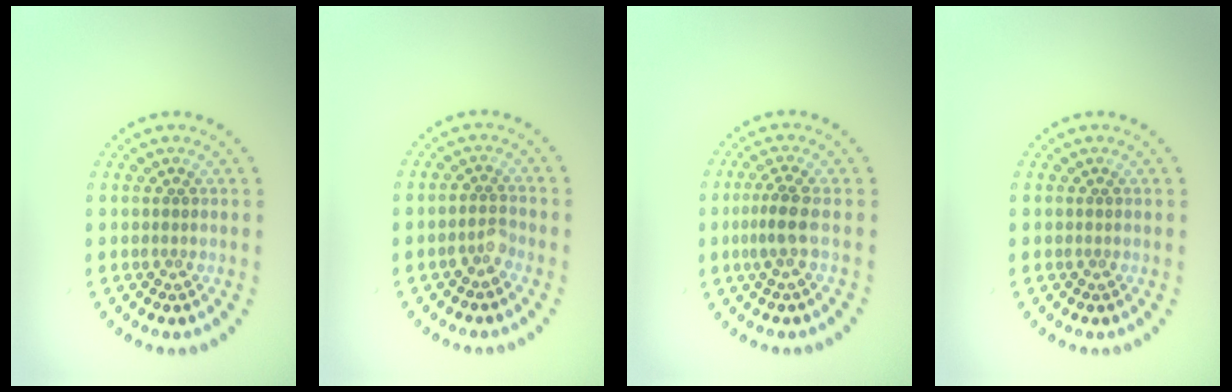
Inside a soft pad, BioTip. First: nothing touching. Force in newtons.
{"total": 1.6, "press": 1.3, "slide": 0.8}
{"total": 2.2, "press": 1.6, "slide": 1.5}
{"total": 0.0}